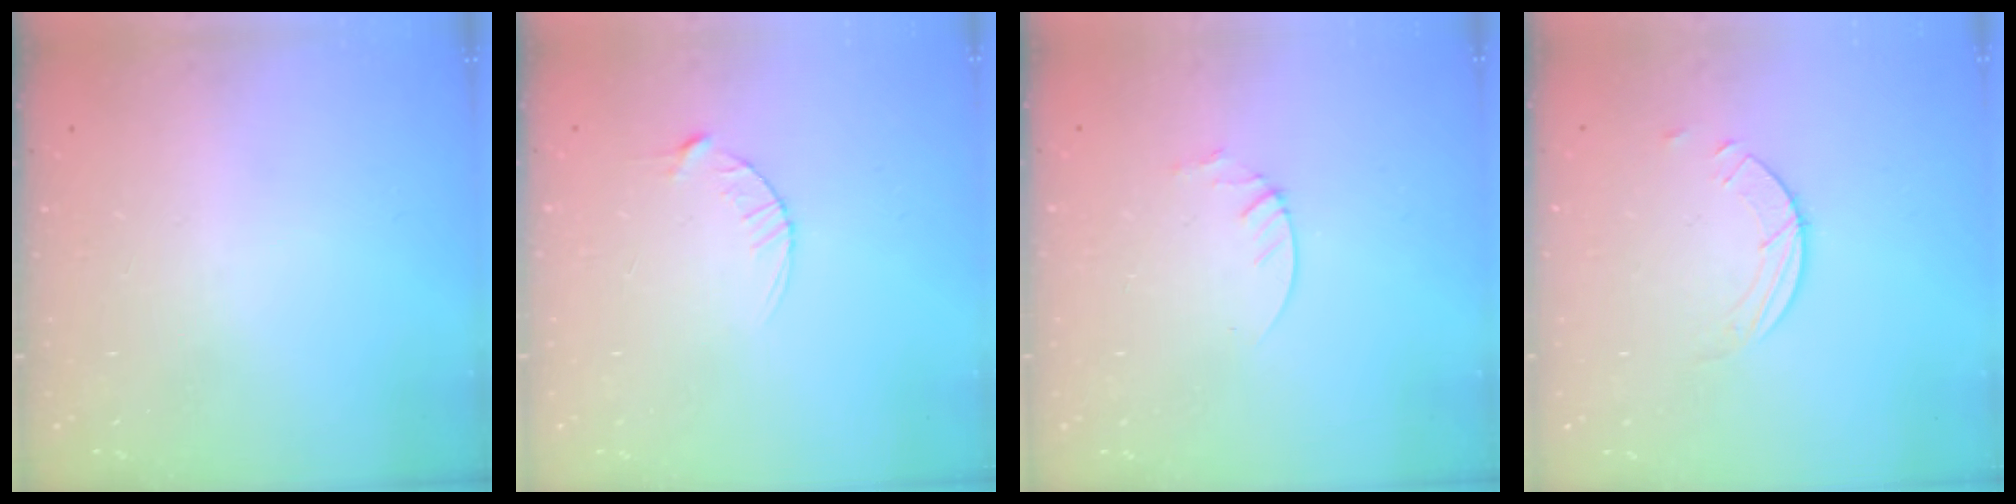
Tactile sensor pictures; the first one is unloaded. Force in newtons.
{"total": 3.0, "press": 3.0, "slide": 0.4}
{"total": 2.1, "press": 2.1, "slide": 0.2}
{"total": 2.5, "press": 2.4, "slide": 0.2}